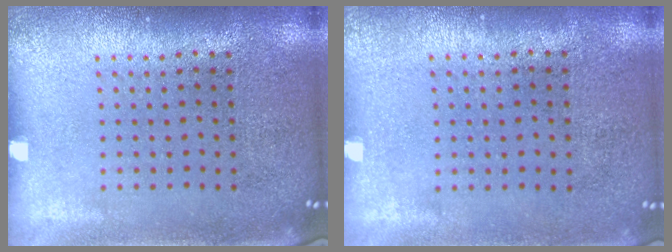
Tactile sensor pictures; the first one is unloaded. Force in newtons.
{"total": 0.0}